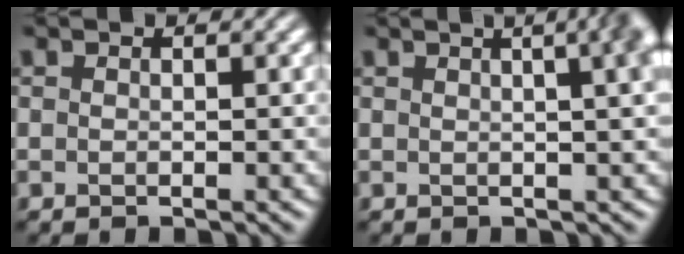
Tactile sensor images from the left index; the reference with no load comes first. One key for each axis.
{"total": 9.5, "fx": 3.1, "fy": 4.6, "fz": 7.7, "tx": -0.018, "ty": 0.057, "tz": 0.000}